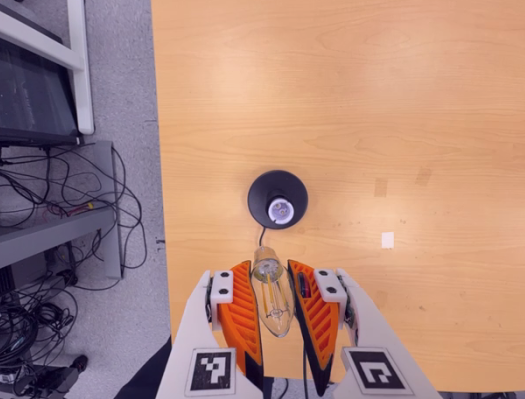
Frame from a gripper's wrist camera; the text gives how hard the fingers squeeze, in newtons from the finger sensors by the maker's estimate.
{"total": 19.5, "left": 21.2, "right": 17.8}